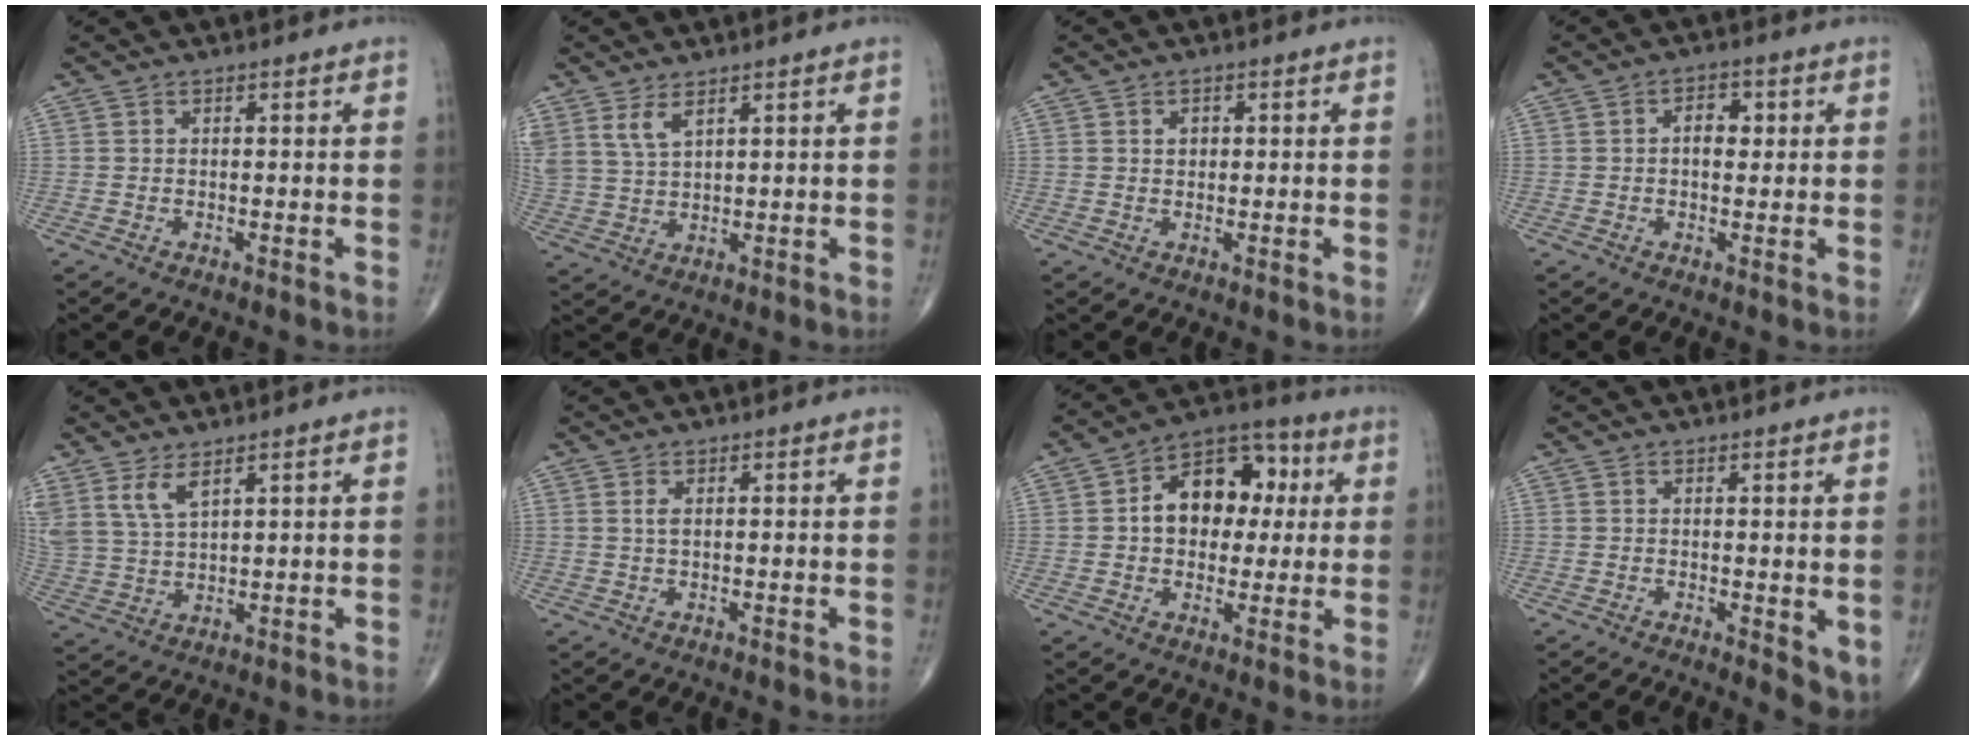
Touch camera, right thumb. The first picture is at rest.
{"total": 5.3, "force": [3.3, 2.2, 3.5], "torque": [-0.072, -0.014, 0.076]}
{"total": 1.9, "force": [0.5, 1.4, 1.1], "torque": [-0.009, 0.000, 0.008]}
{"total": 4.2, "force": [0.6, 2.7, 3.2], "torque": [-0.035, 0.008, 0.006]}
{"total": 6.7, "force": [4.2, 2.7, 4.4], "torque": [-0.091, -0.017, 0.094]}
{"total": 1.6, "force": [0.5, 0.7, 1.3], "torque": [-0.029, 0.002, 0.012]}
{"total": 14.3, "force": [2.1, 10.0, 9.9], "torque": [-0.103, 0.023, 0.023]}
{"total": 4.2, "force": [-0.1, 1.6, 3.9], "torque": [-0.045, -0.012, -0.001]}